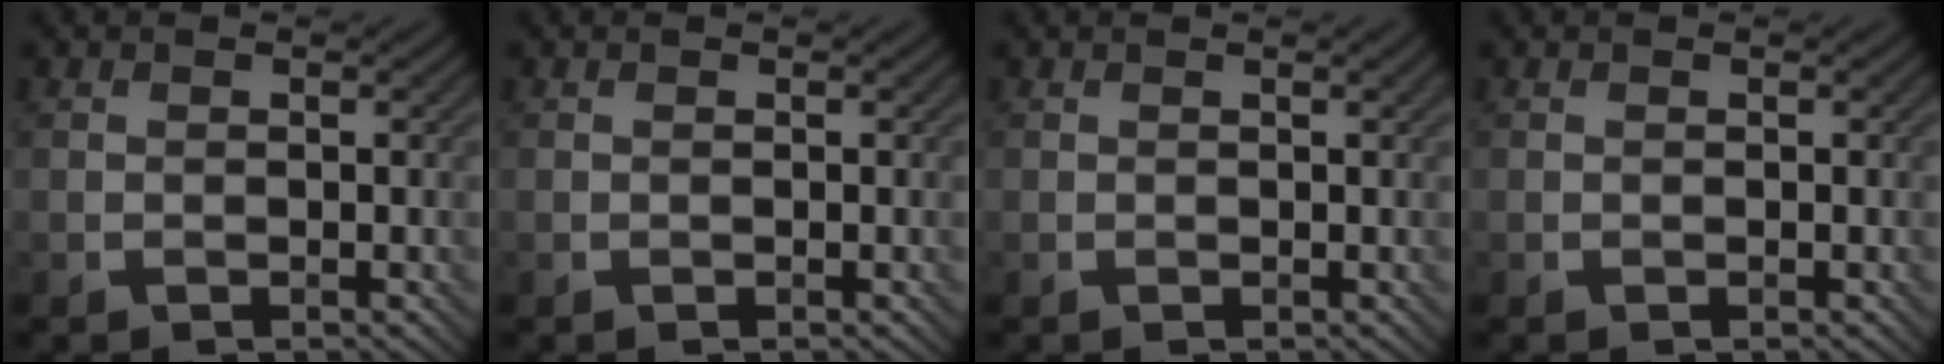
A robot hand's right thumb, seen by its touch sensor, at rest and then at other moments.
{"total": 0.0}
{"total": 0.6, "force": [0.3, 0.0, 0.5], "torque": [-0.008, 0.004, 0.004]}
{"total": 0.0}